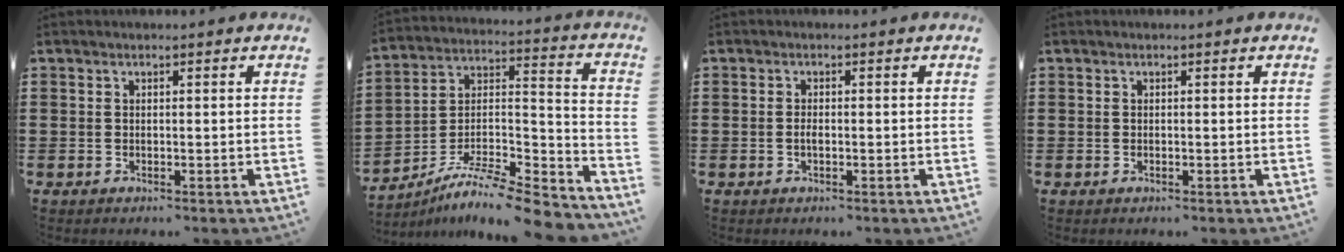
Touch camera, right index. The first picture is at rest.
{"total": 8.7, "force": [-7.7, 1.4, 3.7], "torque": [-0.060, 0.012, -0.152]}
{"total": 1.2, "force": [-0.3, 0.4, 1.1], "torque": [-0.021, -0.002, -0.005]}
{"total": 0.0}